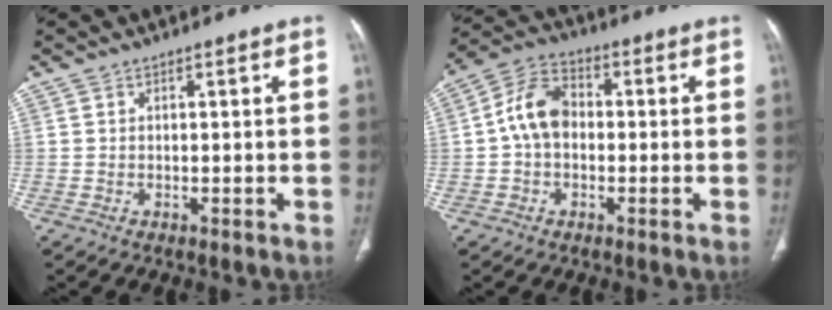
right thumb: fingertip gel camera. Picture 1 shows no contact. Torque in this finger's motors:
{"motor_torque": [-0.02, -0.01, 0.06, -0.14, 0.19]}